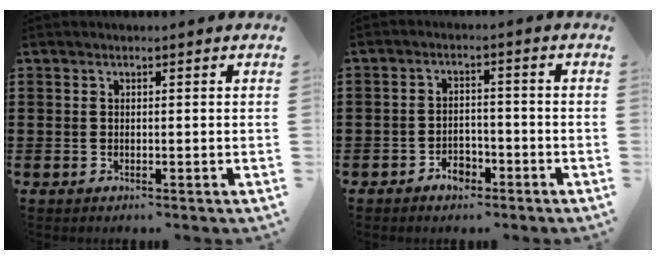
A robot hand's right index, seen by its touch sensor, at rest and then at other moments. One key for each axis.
{"total": 3.2, "fx": -2.4, "fy": 1.8, "fz": 1.2, "tx": -0.024, "ty": 0.006, "tz": -0.048}